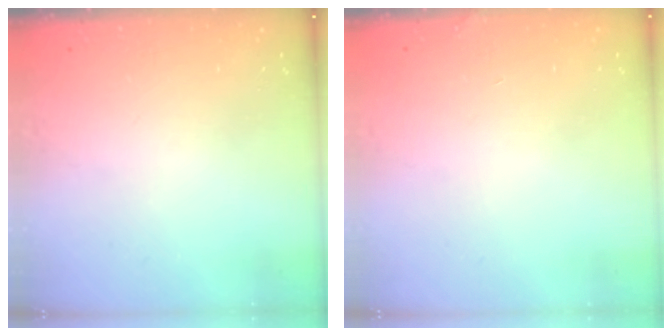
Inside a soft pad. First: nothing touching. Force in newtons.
{"total": 1.7, "press": 1.7, "slide": 0.1}